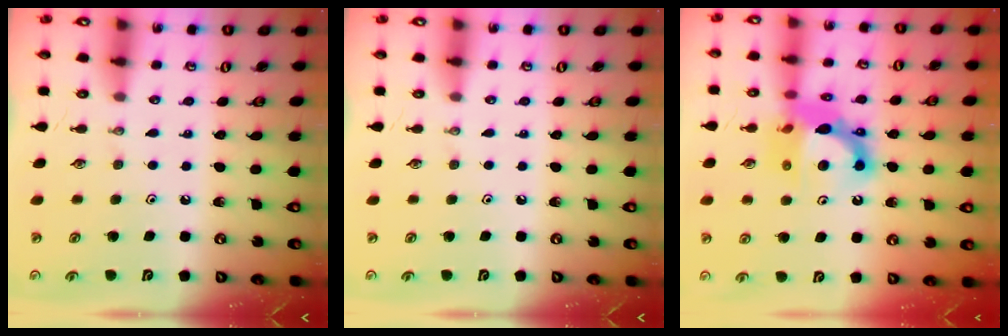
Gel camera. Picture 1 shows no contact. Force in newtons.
{"total": 0.0}
{"total": 13.3, "press": 13.2, "slide": 1.3}